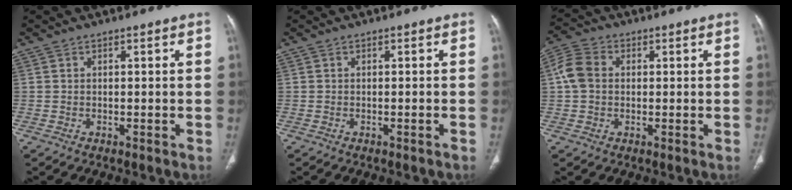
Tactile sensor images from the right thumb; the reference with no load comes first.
{"total": 0.6, "force": [-0.4, 0.0, 0.4], "torque": [-0.013, 0.003, -0.003]}
{"total": 6.1, "force": [0.6, 4.8, 3.8], "torque": [-0.082, 0.017, 0.006]}